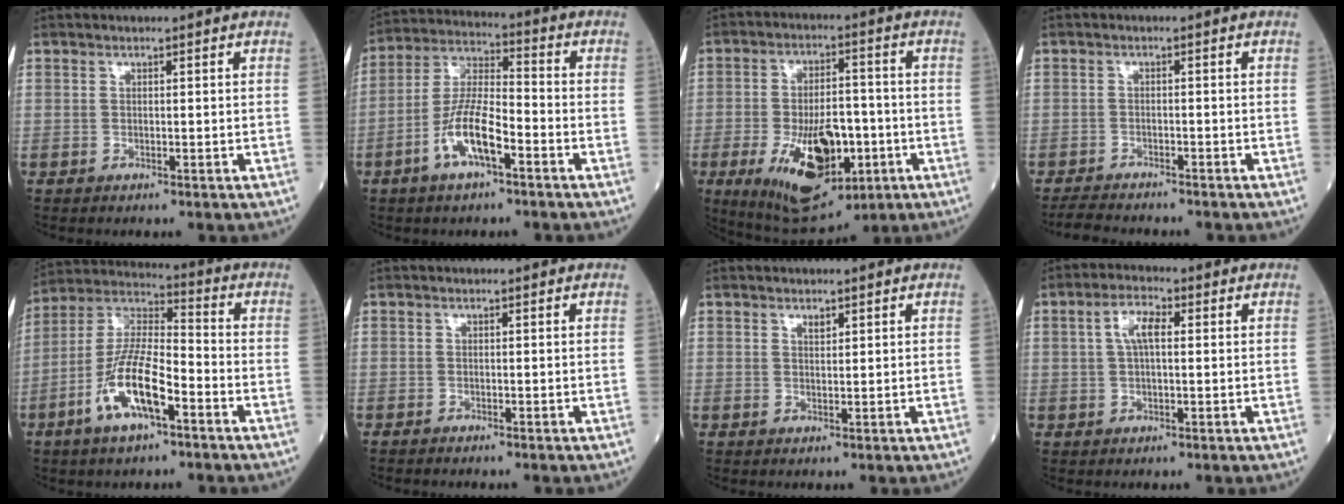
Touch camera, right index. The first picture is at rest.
{"total": 10.1, "force": [-4.4, 2.7, 8.7], "torque": [-0.182, 0.006, -0.086]}
{"total": 15.7, "force": [-5.3, 6.9, 13.1], "torque": [-0.231, -0.007, -0.074]}
{"total": 4.4, "force": [-4.1, 0.8, 1.1], "torque": [-0.021, -0.012, -0.070]}
{"total": 12.9, "force": [-5.4, 3.6, 11.2], "torque": [-0.230, 0.003, -0.104]}
{"total": 0.5, "force": [-0.5, 0.0, 0.1], "torque": [0.000, 0.000, -0.012]}
{"total": 1.1, "force": [0.8, 0.4, 0.7], "torque": [-0.013, -0.002, 0.014]}
{"total": 4.6, "force": [1.0, 1.6, 4.2], "torque": [-0.084, 0.016, 0.020]}